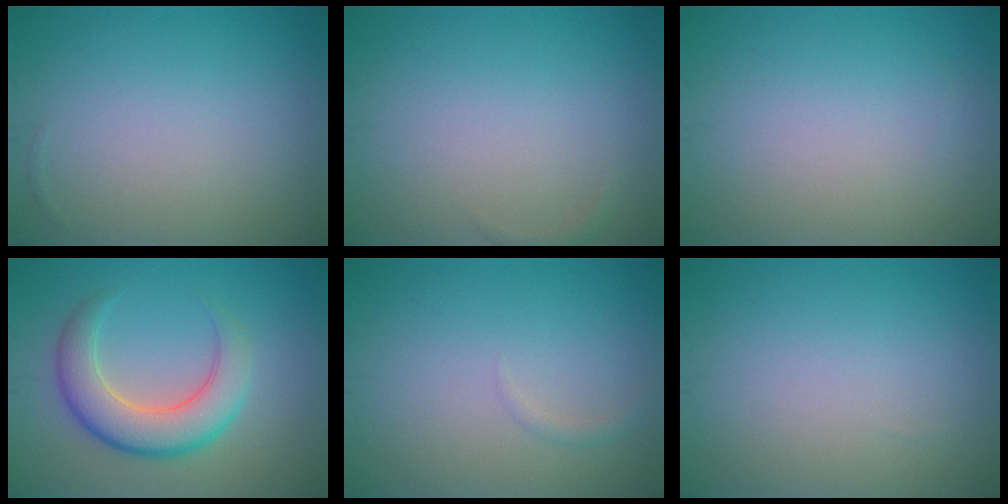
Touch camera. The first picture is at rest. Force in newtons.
{"total": 0.6, "press": 0.6, "slide": 0.1}
{"total": 0.0}
{"total": 6.0, "press": 6.0, "slide": 0.5}
{"total": 0.7, "press": 0.7, "slide": 0.1}
{"total": 0.0}